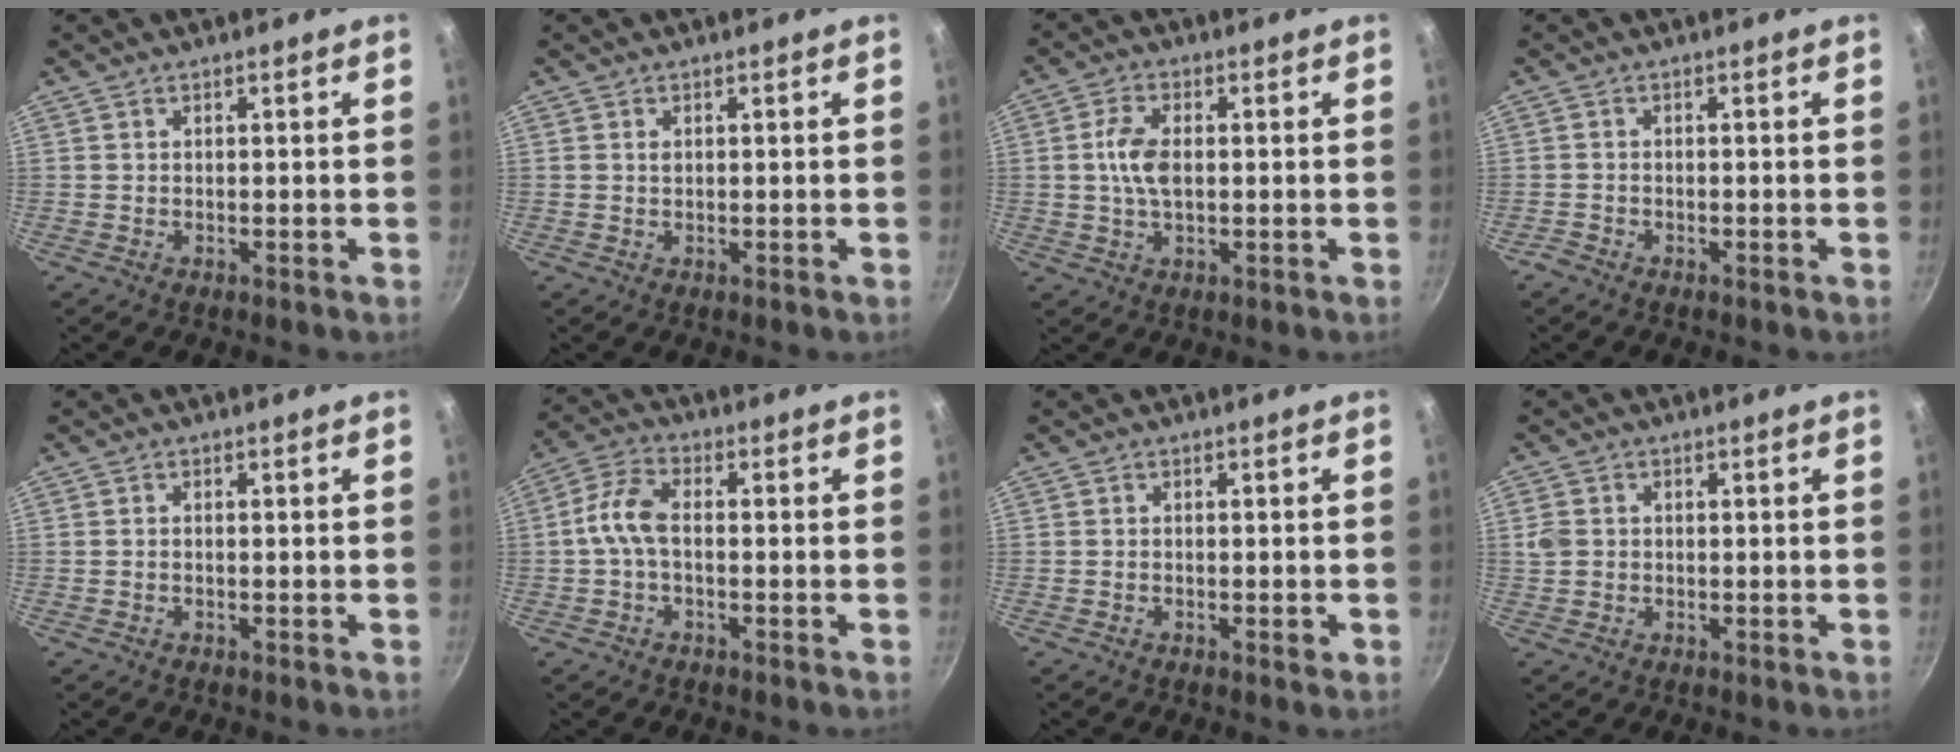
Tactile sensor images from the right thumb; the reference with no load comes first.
{"total": 0.7, "force": [0.2, 0.5, 0.5], "torque": [-0.008, 0.002, 0.005]}
{"total": 6.4, "force": [0.4, 3.5, 5.4], "torque": [-0.101, 0.009, 0.004]}
{"total": 1.2, "force": [-1.1, 0.6, 0.3], "torque": [-0.018, 0.010, -0.023]}
{"total": 0.6, "force": [-0.2, 0.3, 0.4], "torque": [-0.009, 0.005, -0.005]}
{"total": 6.7, "force": [-0.8, 3.7, 5.5], "torque": [-0.116, 0.030, -0.026]}
{"total": 1.2, "force": [-0.5, 0.5, 1.0], "torque": [-0.018, 0.002, -0.010]}
{"total": 3.3, "force": [0.1, 2.8, 1.8], "torque": [-0.033, 0.006, 0.001]}